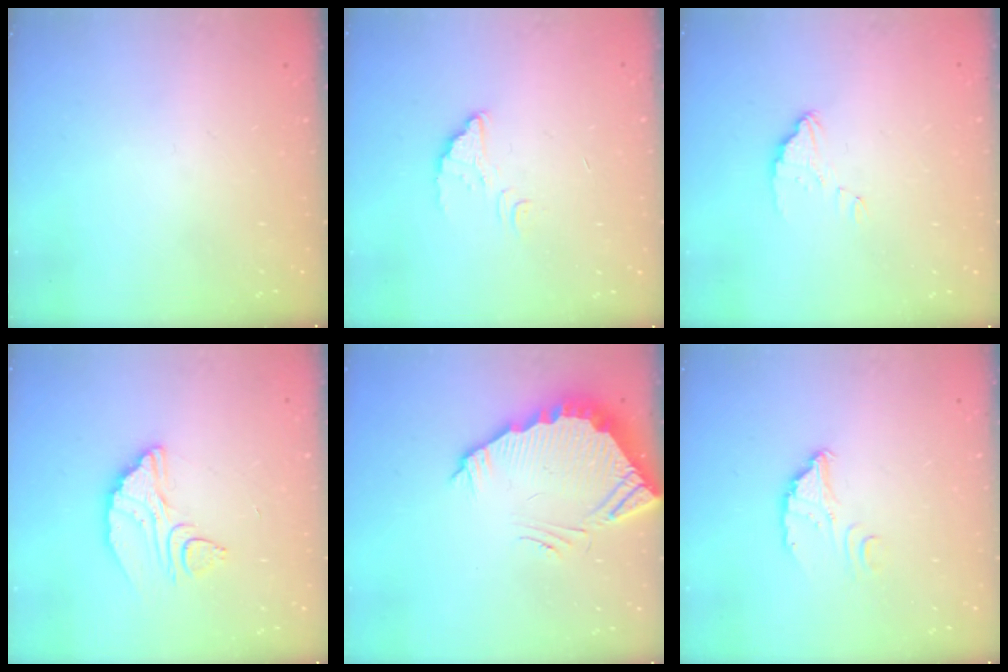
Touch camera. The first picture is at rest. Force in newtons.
{"total": 3.4, "press": 3.4, "slide": 0.2}
{"total": 2.7, "press": 2.7, "slide": 0.1}
{"total": 9.4, "press": 9.3, "slide": 0.7}
{"total": 5.1, "press": 5.1, "slide": 0.3}
{"total": 3.0, "press": 3.0, "slide": 0.3}